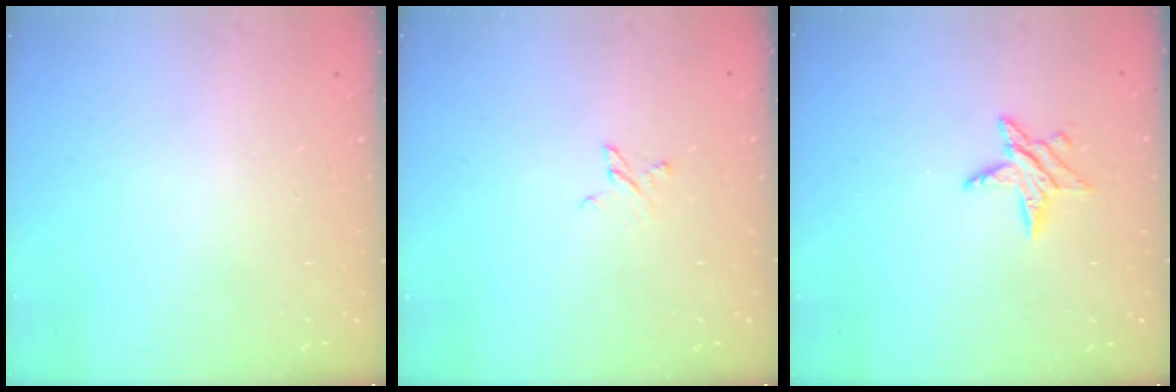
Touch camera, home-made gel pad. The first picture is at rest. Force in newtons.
{"total": 2.7, "press": 2.7, "slide": 0.4}
{"total": 5.9, "press": 5.9, "slide": 0.1}